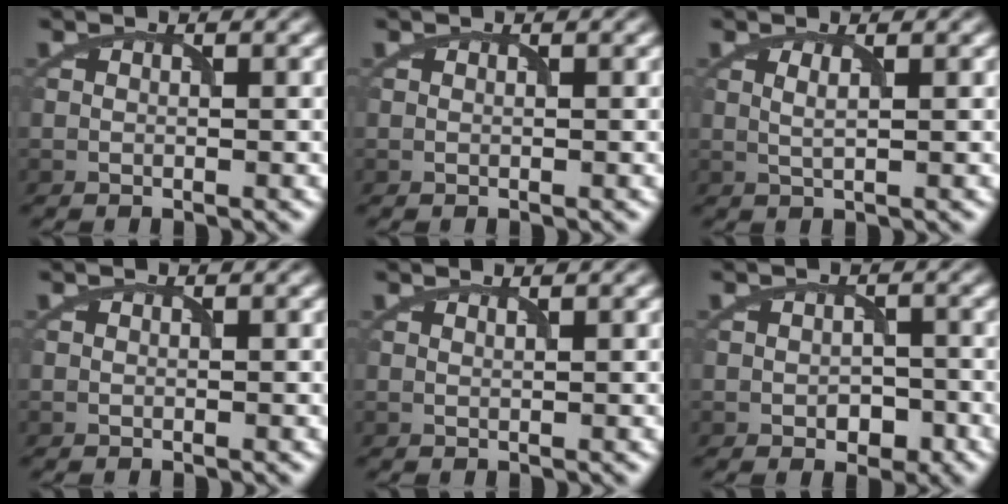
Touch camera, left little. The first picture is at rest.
{"total": 0.0}
{"total": 1.1, "force": [0.4, 0.2, 1.1], "torque": [-0.021, 0.000, 0.005]}
{"total": 0.0}
{"total": 0.7, "force": [0.7, 0.1, 0.3], "torque": [-0.004, -0.002, 0.007]}
{"total": 2.2, "force": [-0.8, 1.5, 1.4], "torque": [-0.018, -0.005, -0.011]}